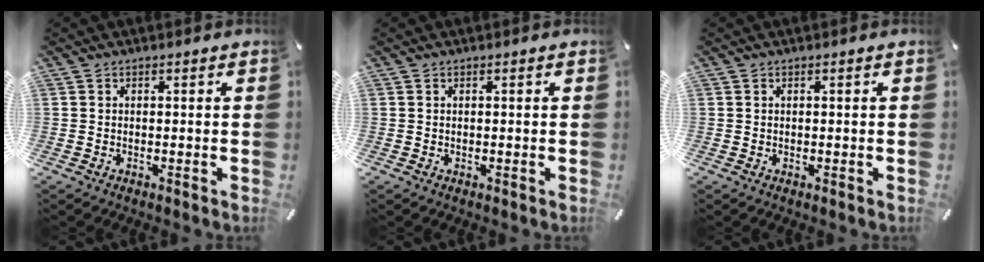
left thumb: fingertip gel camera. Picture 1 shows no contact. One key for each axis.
{"total": 0.0}
{"total": 0.0}